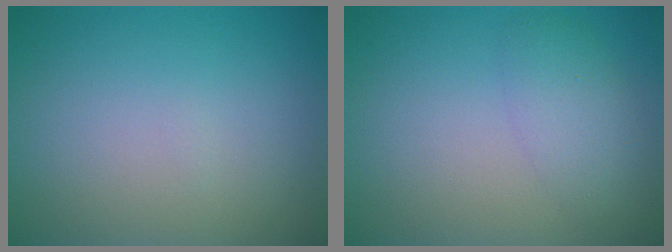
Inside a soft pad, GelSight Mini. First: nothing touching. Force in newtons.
{"total": 2.7, "press": 2.7, "slide": 0.1}